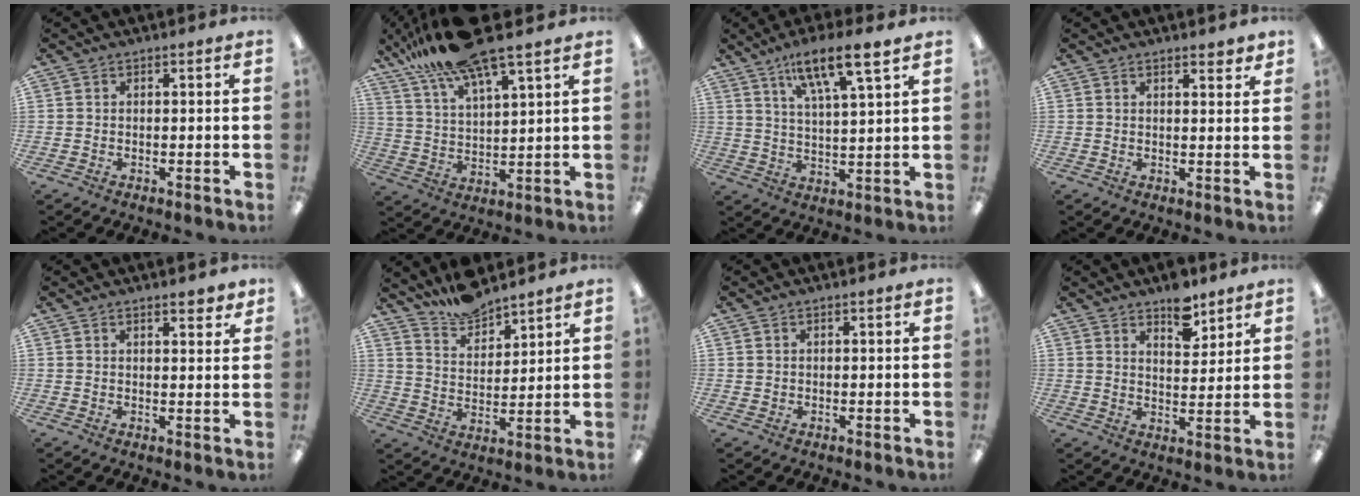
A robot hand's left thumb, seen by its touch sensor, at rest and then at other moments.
{"total": 16.4, "force": [13.1, 3.2, 9.3], "torque": [-0.186, -0.065, 0.229]}
{"total": 11.2, "force": [7.9, 1.9, 7.6], "torque": [-0.134, -0.040, 0.133]}
{"total": 2.6, "force": [2.3, 0.6, 1.1], "torque": [-0.001, -0.015, 0.036]}
{"total": 3.3, "force": [2.6, 0.9, 1.7], "torque": [-0.015, -0.015, 0.041]}
{"total": 9.0, "force": [8.6, 2.2, 1.3], "torque": [-0.032, -0.062, 0.162]}
{"total": 0.6, "force": [0.4, 0.4, 0.0], "torque": [0.001, 0.002, 0.008]}
{"total": 7.1, "force": [5.6, 3.2, 3.0], "torque": [-0.026, -0.037, 0.095]}